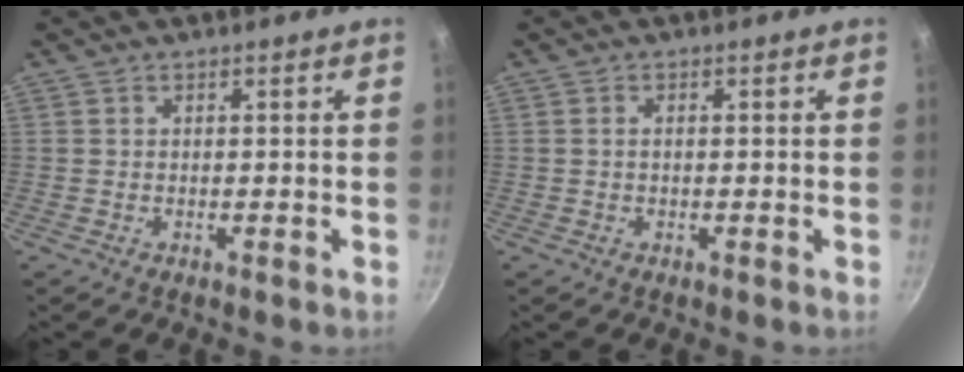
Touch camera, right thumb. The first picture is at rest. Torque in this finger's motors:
{"motor_torque": [-0.48, 0.31, 0.25, -0.23, 0.08]}